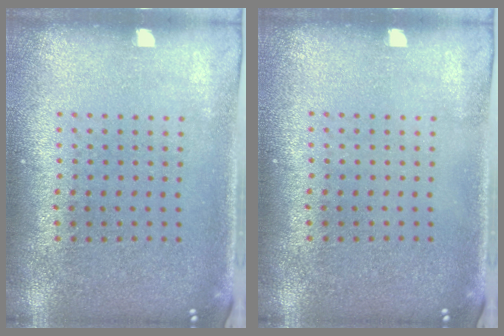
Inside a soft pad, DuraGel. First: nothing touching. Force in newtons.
{"total": 0.0}